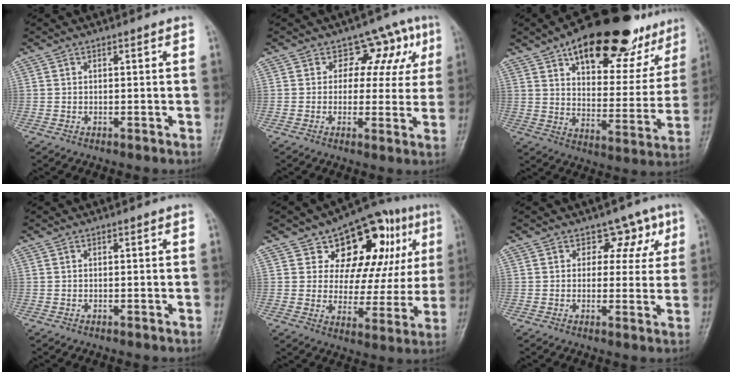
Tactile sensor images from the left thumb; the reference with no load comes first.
{"total": 7.3, "force": [3.2, 5.8, 3.1], "torque": [0.019, -0.002, 0.033]}
{"total": 27.2, "force": [17.8, 12.0, 16.6], "torque": [-0.194, -0.045, 0.255]}
{"total": 0.0}
{"total": 20.1, "force": [8.5, 11.9, 13.7], "torque": [-0.123, -0.005, 0.119]}
{"total": 5.3, "force": [2.6, 4.2, 1.8], "torque": [0.022, -0.005, 0.029]}